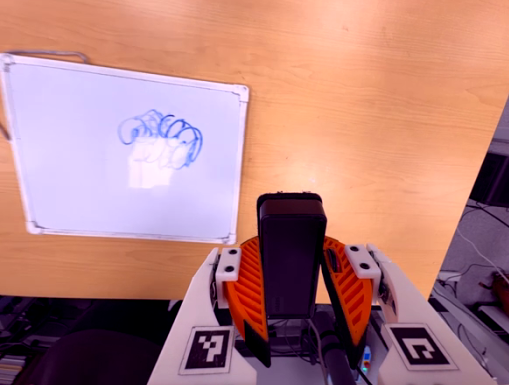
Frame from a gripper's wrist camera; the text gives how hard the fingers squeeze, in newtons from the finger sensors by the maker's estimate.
{"total": 7.0, "left": 5.7, "right": 8.3}